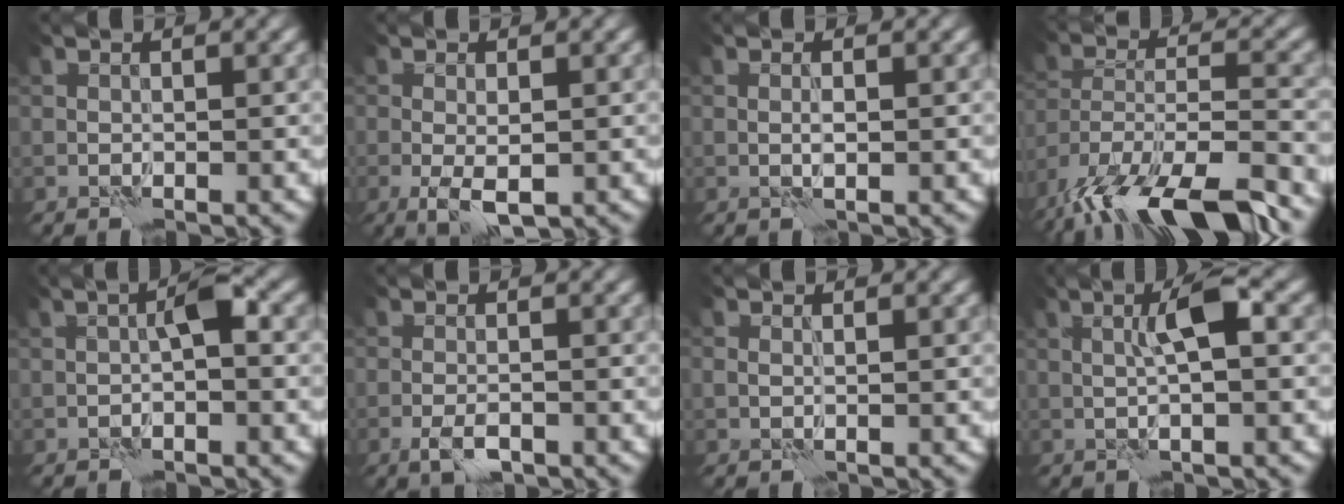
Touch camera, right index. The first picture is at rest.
{"total": 3.4, "force": [-1.0, 1.2, 3.0], "torque": [-0.056, -0.006, -0.014]}
{"total": 0.8, "force": [0.3, -0.1, 0.7], "torque": [-0.016, 0.000, 0.005]}
{"total": 15.5, "force": [-11.8, 5.2, 8.5], "torque": [-0.180, -0.033, -0.172]}
{"total": 2.2, "force": [0.0, 0.3, 2.2], "torque": [-0.038, 0.011, -0.003]}
{"total": 2.0, "force": [-1.0, 0.6, 1.7], "torque": [-0.035, -0.003, -0.019]}
{"total": 0.7, "force": [0.4, 0.4, 0.4], "torque": [-0.010, -0.001, 0.008]}
{"total": 3.4, "force": [0.8, 0.1, 3.3], "torque": [-0.061, 0.011, 0.013]}